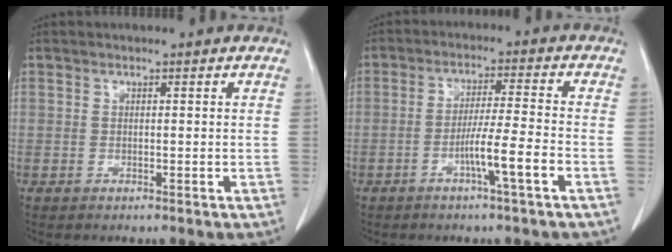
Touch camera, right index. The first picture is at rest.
{"total": 6.6, "force": [-3.0, -0.9, 5.8], "torque": [-0.104, -0.001, -0.054]}